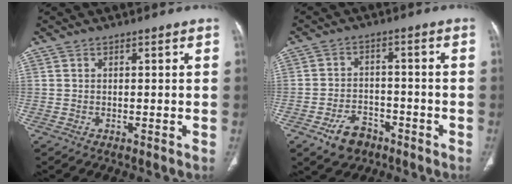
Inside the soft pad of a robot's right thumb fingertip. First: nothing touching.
{"total": 6.8, "force": [-4.1, 4.5, 3.1], "torque": [-0.040, 0.027, -0.063]}